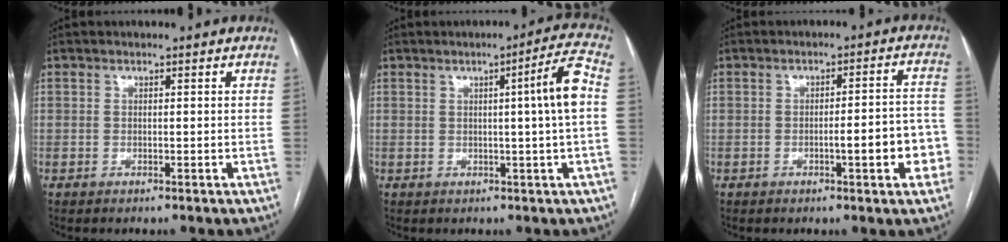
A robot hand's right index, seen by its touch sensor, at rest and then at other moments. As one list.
[{"total": 6.7, "force": [0.4, -1.4, 6.6], "torque": [-0.091, 0.002, 0.008]}, {"total": 7.5, "force": [-2.6, 1.2, 6.9], "torque": [-0.080, 0.020, -0.032]}]